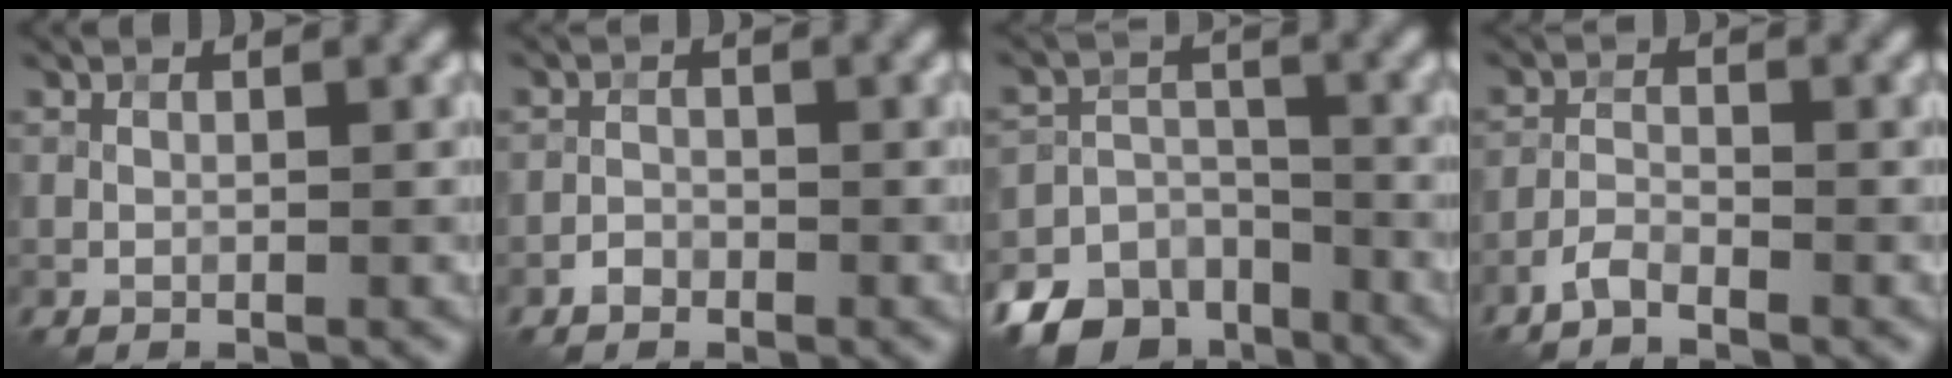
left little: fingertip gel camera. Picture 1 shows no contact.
{"total": 1.2, "force": [-1.0, 0.7, 0.3], "torque": [-0.001, 0.004, -0.020]}
{"total": 10.0, "force": [-7.3, 6.2, 2.8], "torque": [-0.038, -0.018, -0.118]}
{"total": 1.8, "force": [-1.6, 0.3, 0.8], "torque": [-0.020, 0.005, -0.039]}